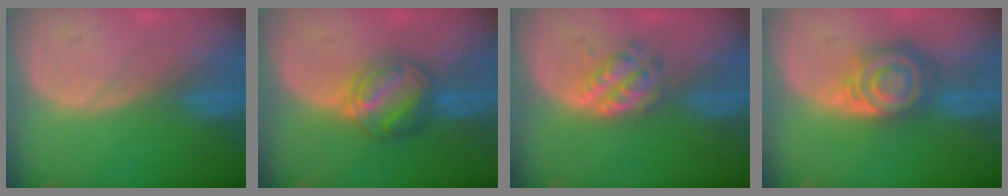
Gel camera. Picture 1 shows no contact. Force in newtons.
{"total": 6.0, "press": 6.0, "slide": 0.3}
{"total": 5.0, "press": 4.4, "slide": 2.4}
{"total": 8.0, "press": 7.1, "slide": 3.6}